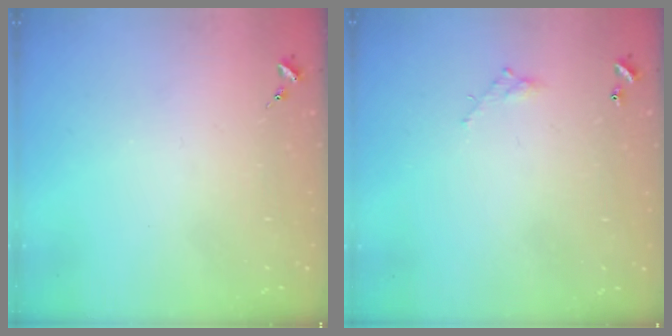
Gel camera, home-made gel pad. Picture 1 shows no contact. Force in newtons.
{"total": 3.5, "press": 3.5, "slide": 0.2}